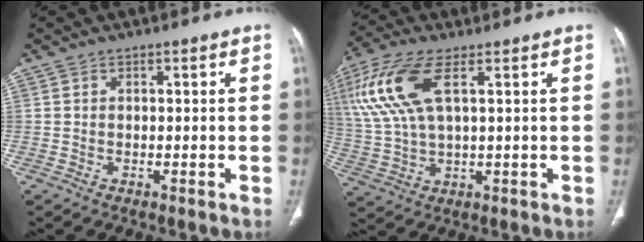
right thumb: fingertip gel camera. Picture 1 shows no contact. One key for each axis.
{"total": 13.8, "fx": 4.9, "fy": 5.4, "fz": 11.7, "tx": -0.283, "ty": 0.004, "tz": 0.102}